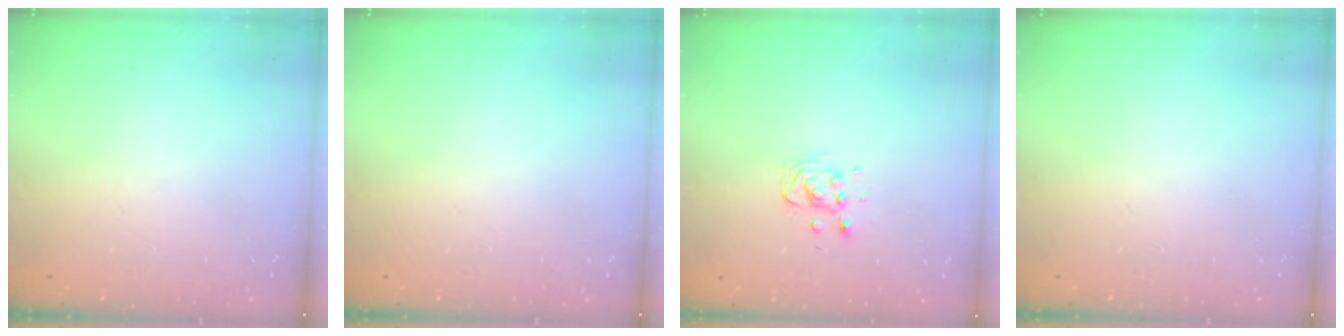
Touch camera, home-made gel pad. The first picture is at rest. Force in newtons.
{"total": 0.0}
{"total": 6.2, "press": 6.0, "slide": 1.6}
{"total": 0.0}